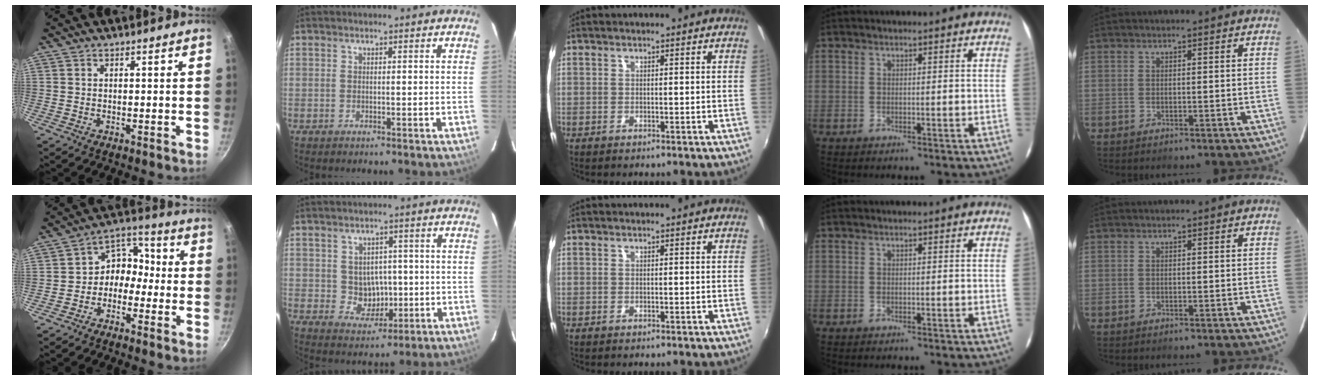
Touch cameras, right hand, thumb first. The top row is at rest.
{"thumb": {"total": 7.9, "force": [-2.3, 6.3, 4.1], "torque": [-0.023, 0.051, -0.060]}, "index": {"total": 5.8, "force": [0.0, 5.4, 2.0], "torque": [-0.040, 0.009, 0.016]}}